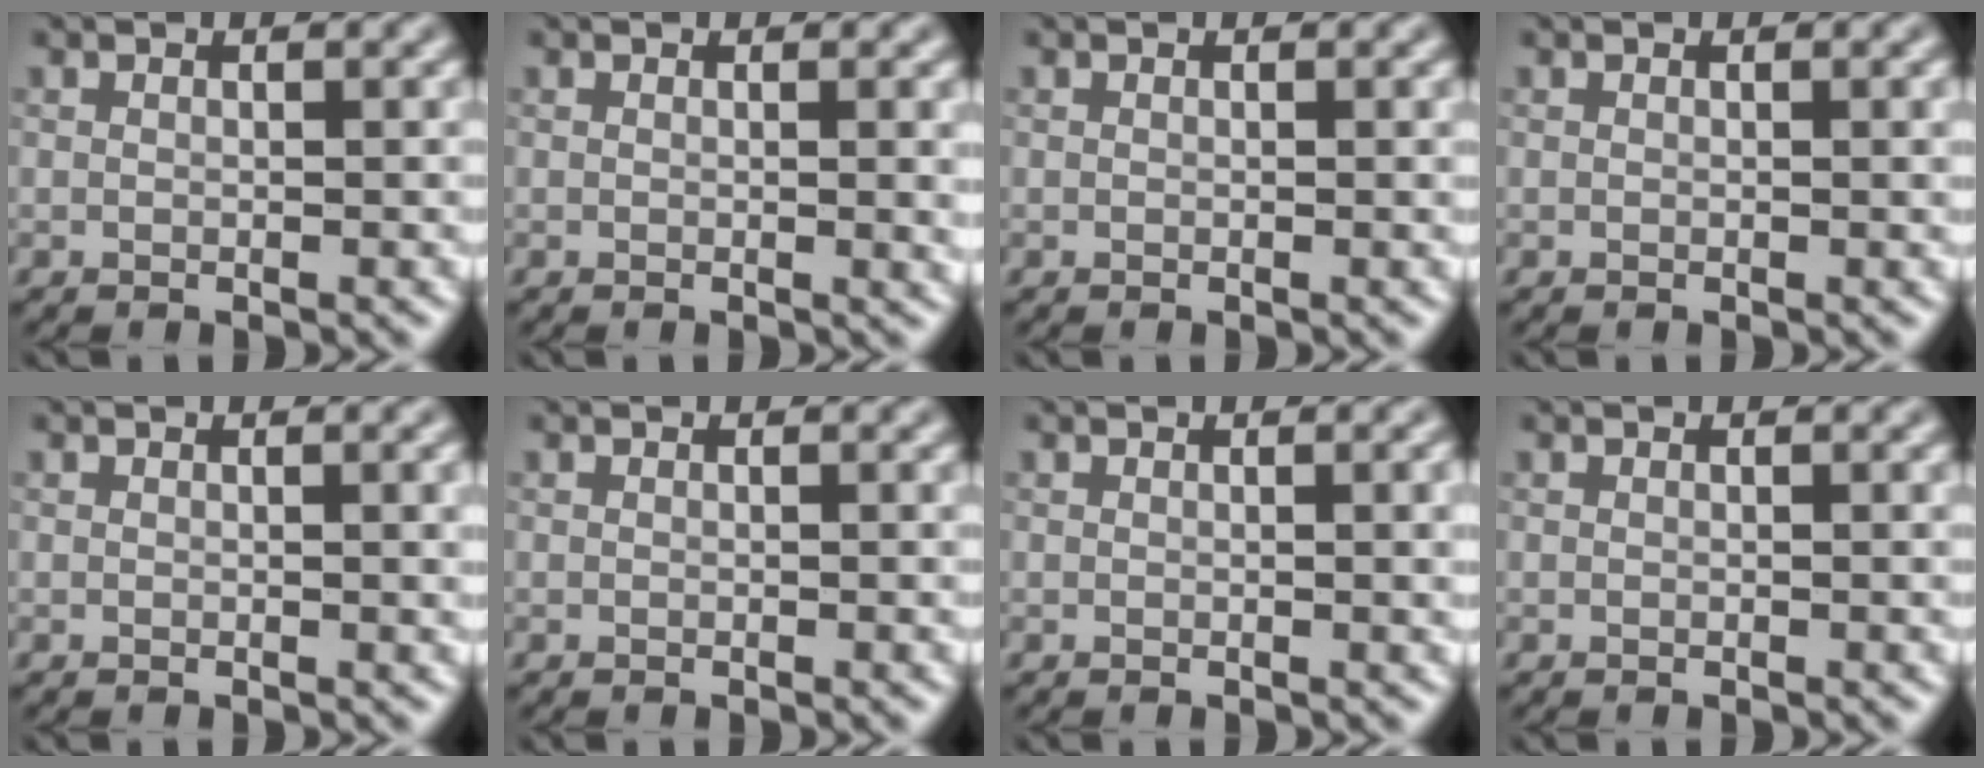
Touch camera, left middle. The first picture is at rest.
{"total": 1.8, "force": [0.2, 0.6, 1.7], "torque": [-0.013, 0.004, 0.004]}
{"total": 0.0}
{"total": 0.9, "force": [0.2, 0.3, 0.8], "torque": [-0.006, 0.004, 0.002]}
{"total": 1.9, "force": [0.4, 0.7, 1.7], "torque": [-0.014, 0.007, 0.006]}
{"total": 0.0}
{"total": 2.3, "force": [0.4, 0.8, 2.1], "torque": [-0.017, 0.009, 0.007]}
{"total": 0.0}